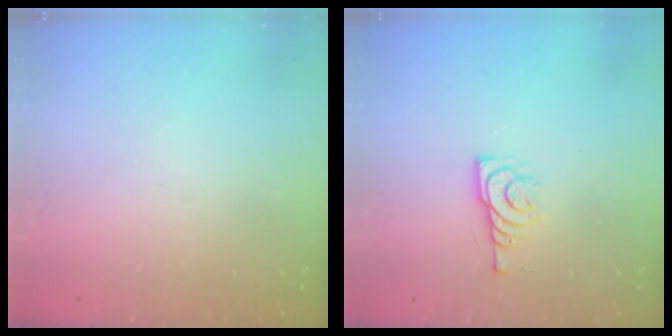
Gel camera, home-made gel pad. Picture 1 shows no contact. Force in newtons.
{"total": 7.7, "press": 7.7, "slide": 0.5}